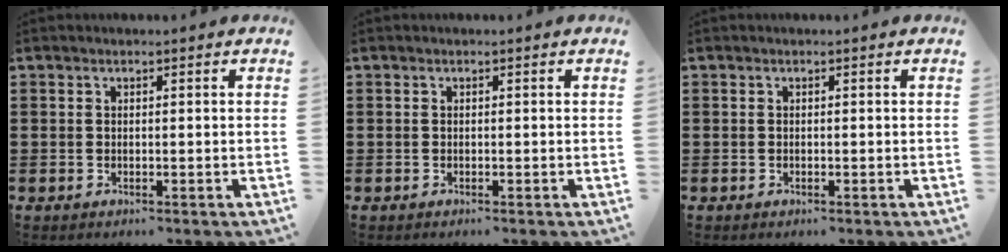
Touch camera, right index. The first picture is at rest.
{"total": 0.0}
{"total": 0.0}